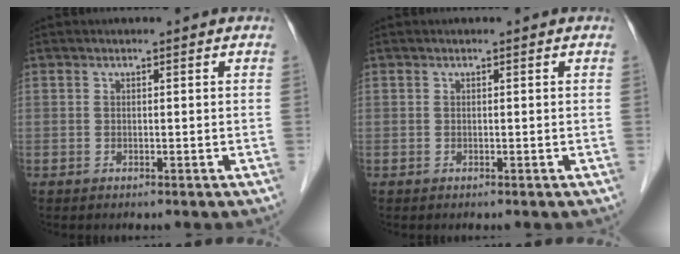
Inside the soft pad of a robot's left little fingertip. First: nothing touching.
{"total": 0.0}